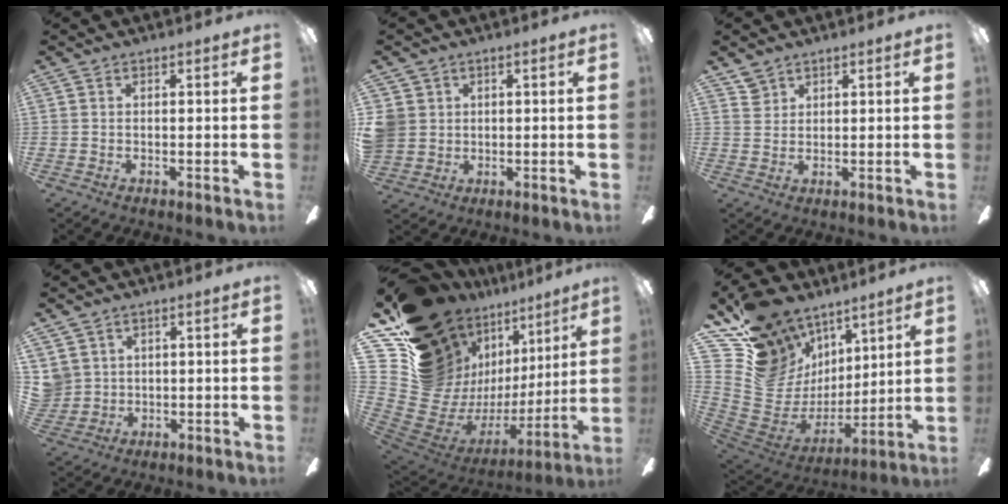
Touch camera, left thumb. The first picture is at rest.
{"total": 5.3, "force": [1.2, 5.0, 1.2], "torque": [-0.034, 0.009, 0.025]}
{"total": 2.9, "force": [2.3, 1.8, 0.4], "torque": [-0.005, -0.006, 0.044]}
{"total": 4.3, "force": [2.0, 3.8, 0.1], "torque": [-0.020, 0.003, 0.041]}
{"total": 21.6, "force": [12.2, 14.6, 10.2], "torque": [-0.179, -0.135, 0.280]}
{"total": 18.8, "force": [10.8, 14.3, 5.8], "torque": [-0.137, -0.076, 0.234]}